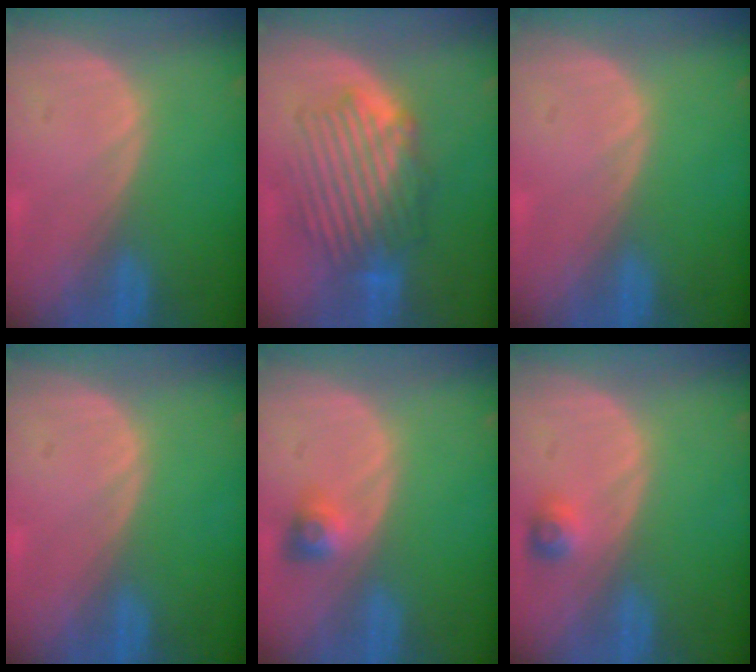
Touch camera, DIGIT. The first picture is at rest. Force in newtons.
{"total": 8.6, "press": 8.3, "slide": 2.0}
{"total": 0.0}
{"total": 0.0}
{"total": 3.0, "press": 2.7, "slide": 1.3}
{"total": 2.4, "press": 2.2, "slide": 0.9}